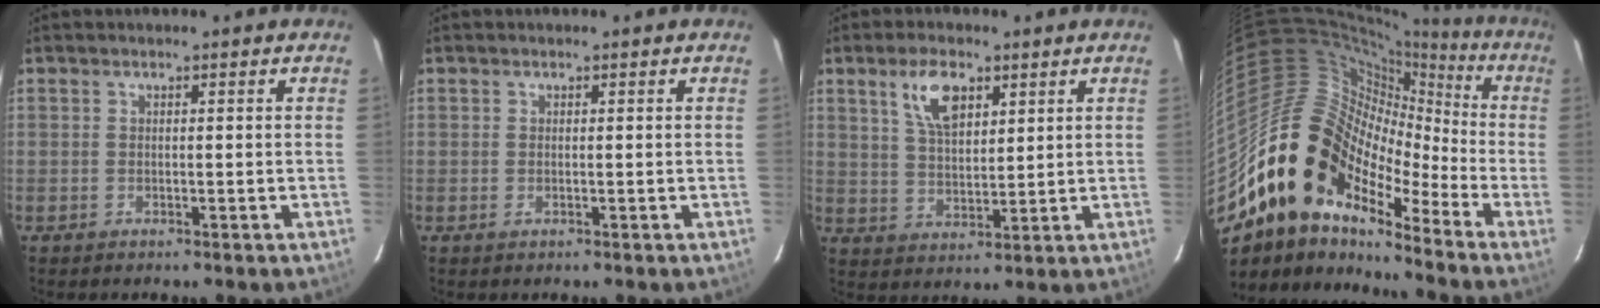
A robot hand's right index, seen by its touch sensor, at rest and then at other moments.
{"total": 0.0}
{"total": 8.1, "force": [4.2, 3.8, 5.8], "torque": [-0.107, 0.012, 0.081]}
{"total": 17.0, "force": [-10.2, 10.9, 8.1], "torque": [-0.131, 0.023, -0.205]}